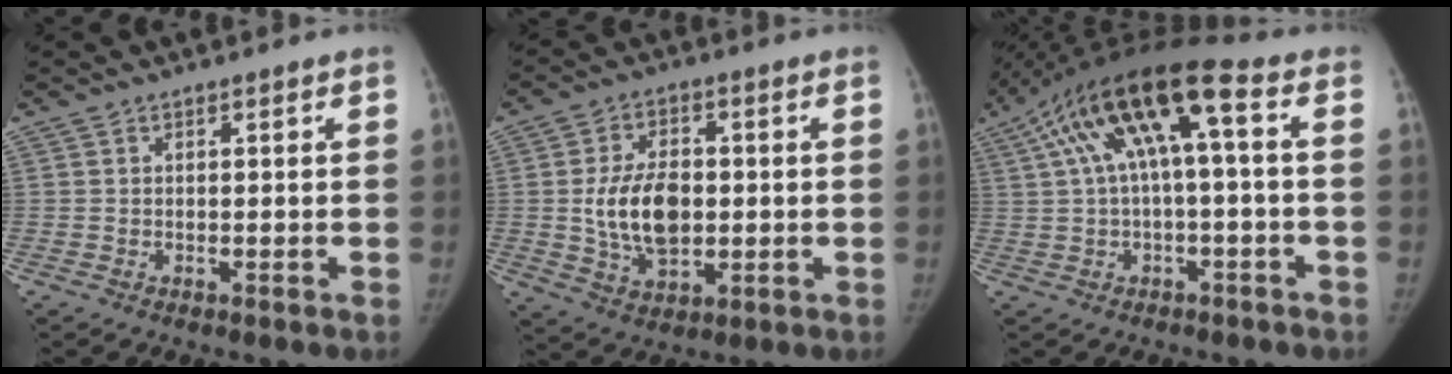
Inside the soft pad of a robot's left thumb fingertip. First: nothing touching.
{"total": 12.1, "force": [-0.2, 7.5, 9.5], "torque": [-0.150, 0.002, 0.004]}
{"total": 14.2, "force": [2.9, 3.6, 13.5], "torque": [-0.259, 0.054, 0.047]}